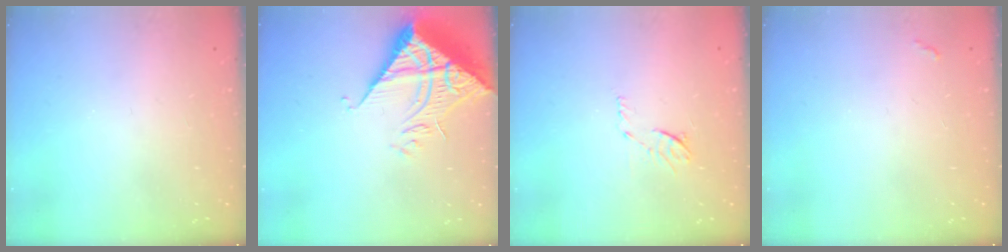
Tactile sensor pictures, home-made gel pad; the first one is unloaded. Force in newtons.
{"total": 10.7, "press": 10.6, "slide": 1.0}
{"total": 5.7, "press": 5.6, "slide": 0.8}
{"total": 2.8, "press": 2.8, "slide": 0.4}